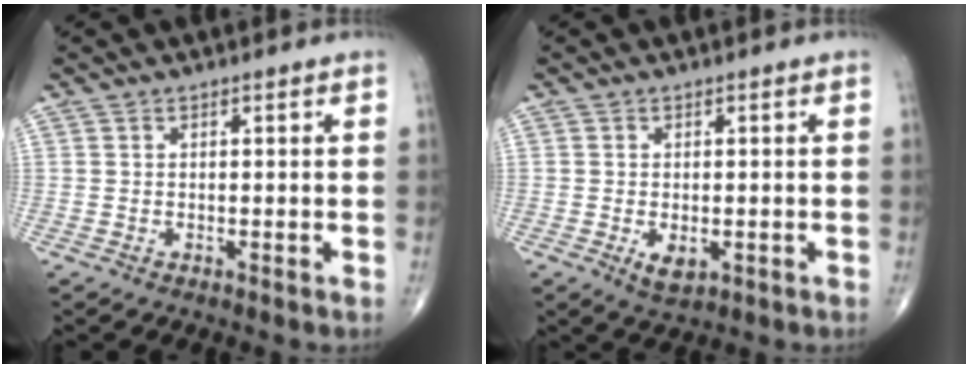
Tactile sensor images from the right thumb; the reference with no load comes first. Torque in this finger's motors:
{"motor_torque": [-0.06, 0.55, 0.26, 0.27, 0.11]}